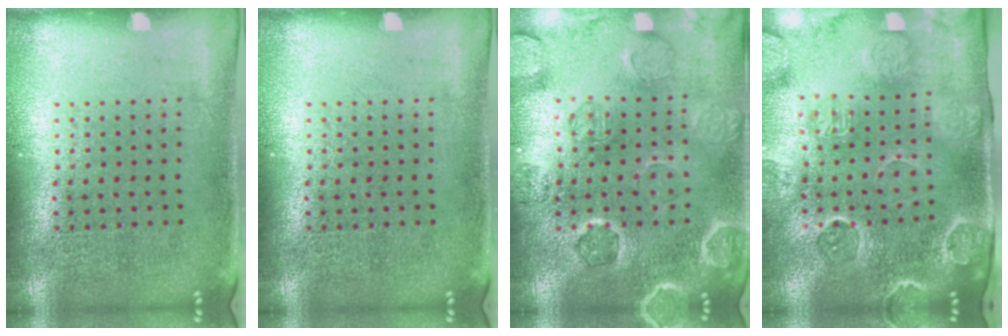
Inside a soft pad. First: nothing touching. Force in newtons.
{"total": 0.0}
{"total": 1.1, "press": 1.0, "slide": 0.2}
{"total": 3.2, "press": 3.2, "slide": 0.5}